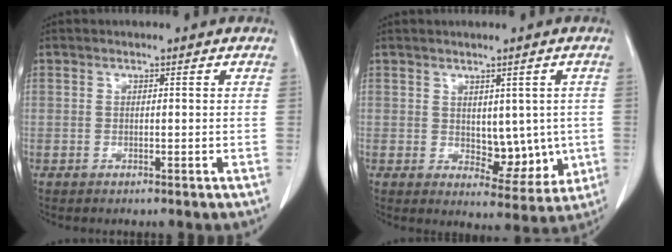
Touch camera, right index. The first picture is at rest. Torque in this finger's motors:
{"motor_torque": [0.14, 0.14, 0.03, 0.02]}